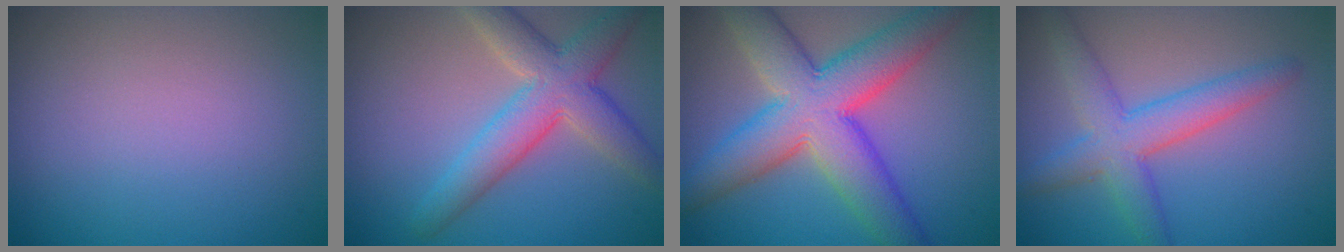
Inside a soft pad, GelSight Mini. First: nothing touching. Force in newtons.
{"total": 6.0, "press": 6.0, "slide": 0.2}
{"total": 10.0, "press": 10.0, "slide": 0.6}
{"total": 4.7, "press": 4.7, "slide": 0.1}